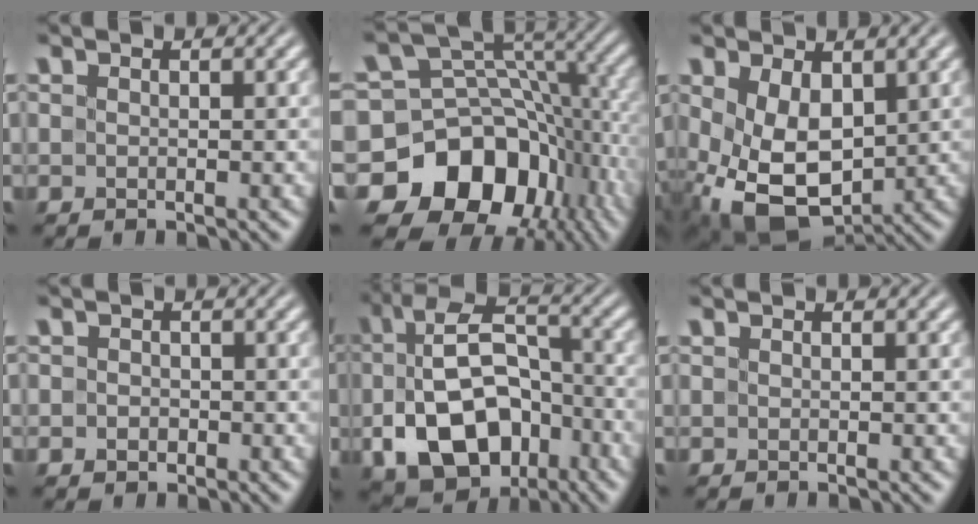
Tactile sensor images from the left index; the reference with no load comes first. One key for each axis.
{"total": 13.8, "fx": -6.3, "fy": 10.1, "fz": 6.8, "tx": -0.127, "ty": 0.002, "tz": -0.115}
{"total": 8.3, "fx": -0.4, "fy": 5.5, "fz": 6.2, "tx": -0.141, "ty": -0.027, "tz": 0.006}
{"total": 1.1, "fx": -0.3, "fy": 0.9, "fz": 0.4, "tx": -0.003, "ty": -0.002, "tz": -0.008}
{"total": 11.8, "fx": -3.7, "fy": 7.5, "fz": 8.4, "tx": -0.167, "ty": -0.009, "tz": -0.059}
{"total": 0.0}